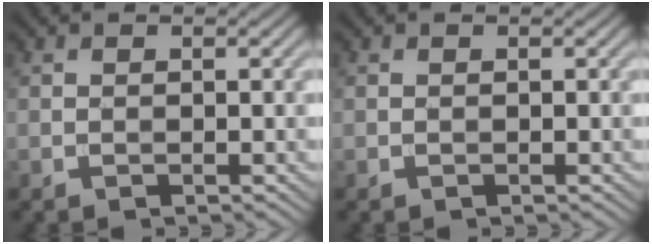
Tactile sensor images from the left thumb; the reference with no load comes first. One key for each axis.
{"total": 0.0}